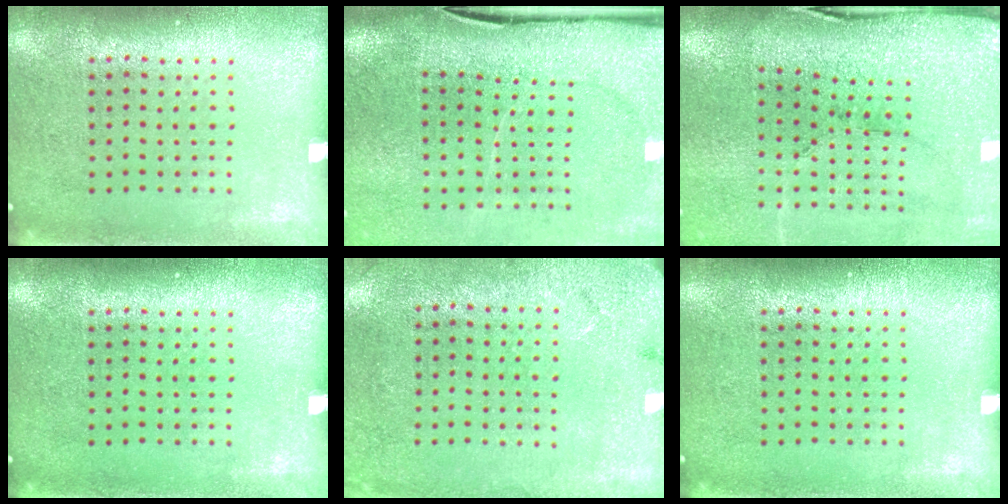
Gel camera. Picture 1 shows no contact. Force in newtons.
{"total": 3.9, "press": 3.2, "slide": 2.3}
{"total": 3.7, "press": 3.6, "slide": 0.7}
{"total": 0.0}
{"total": 2.7, "press": 2.2, "slide": 1.6}
{"total": 0.0}